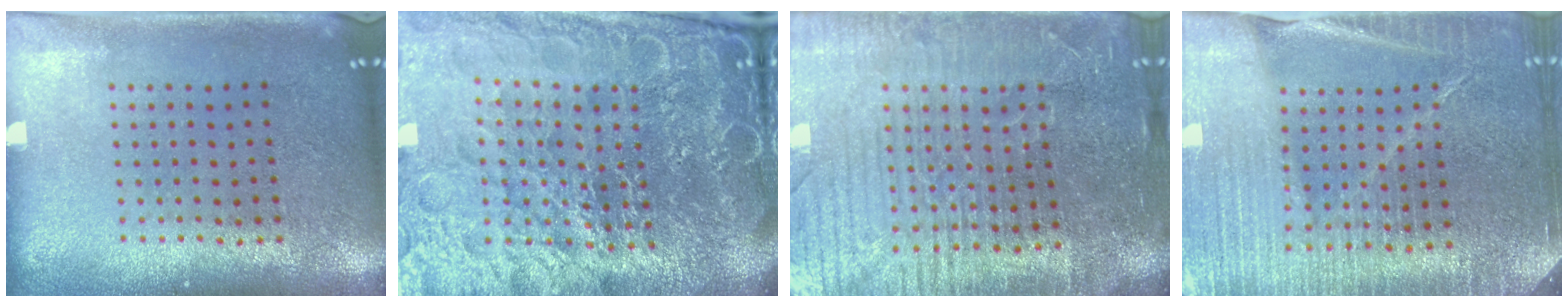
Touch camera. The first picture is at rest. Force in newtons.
{"total": 6.8, "press": 6.0, "slide": 3.3}
{"total": 4.9, "press": 4.5, "slide": 1.9}
{"total": 4.3, "press": 4.1, "slide": 1.5}